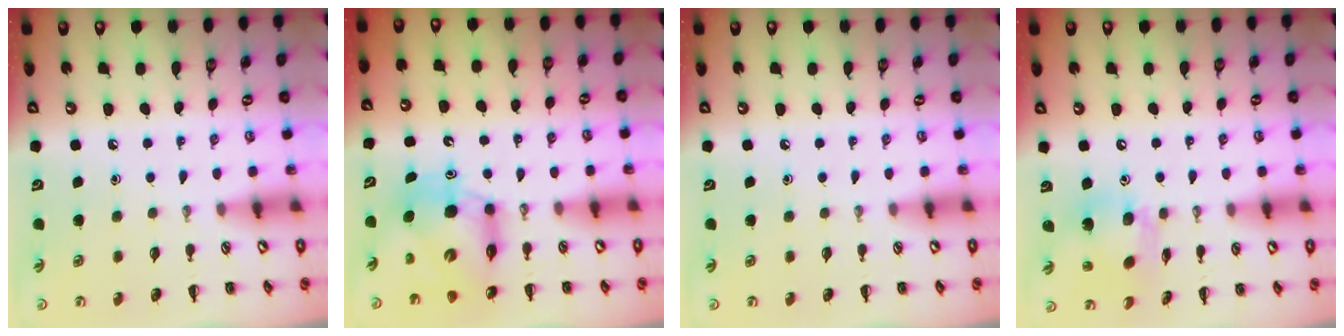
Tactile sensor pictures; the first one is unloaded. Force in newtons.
{"total": 9.1, "press": 8.8, "slide": 2.2}
{"total": 0.0}
{"total": 9.8, "press": 9.6, "slide": 1.7}